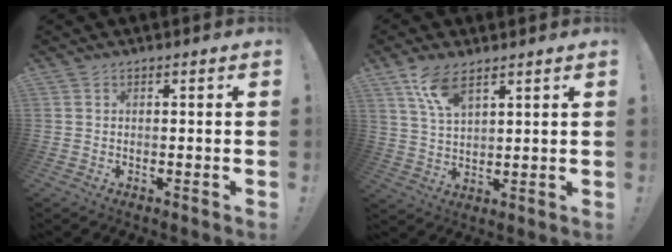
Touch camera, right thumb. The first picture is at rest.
{"total": 8.9, "force": [6.0, 3.3, 5.6], "torque": [-0.100, -0.028, 0.110]}